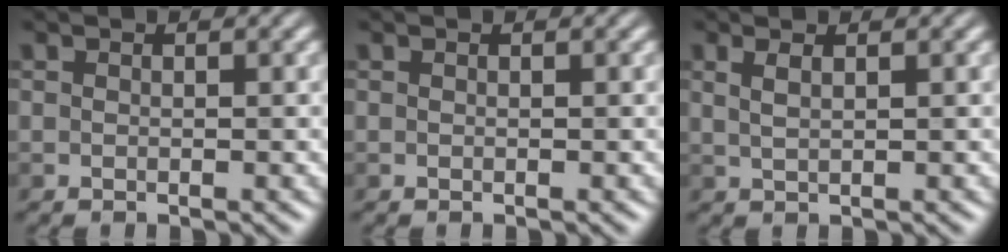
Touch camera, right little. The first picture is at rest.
{"total": 0.0}
{"total": 1.8, "force": [0.9, 0.7, 1.4], "torque": [-0.016, 0.006, 0.007]}